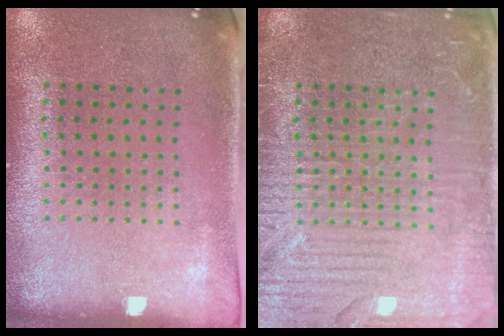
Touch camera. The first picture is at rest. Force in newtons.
{"total": 6.2, "press": 6.1, "slide": 0.8}